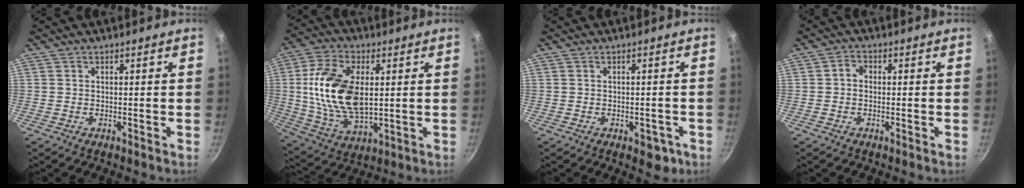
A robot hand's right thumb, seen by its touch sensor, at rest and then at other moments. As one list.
[{"total": 18.0, "force": [2.0, 10.3, 14.7], "torque": [-0.269, -0.003, 0.042]}, {"total": 4.1, "force": [-1.9, 2.3, 2.9], "torque": [-0.020, 0.012, -0.014]}, {"total": 2.2, "force": [-0.2, 1.7, 1.4], "torque": [-0.022, 0.009, -0.009]}]